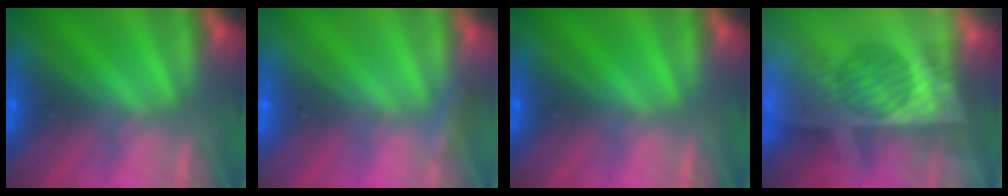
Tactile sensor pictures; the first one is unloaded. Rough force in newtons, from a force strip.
{"total": 2.3}
{"total": 0.0}
{"total": 8.3}